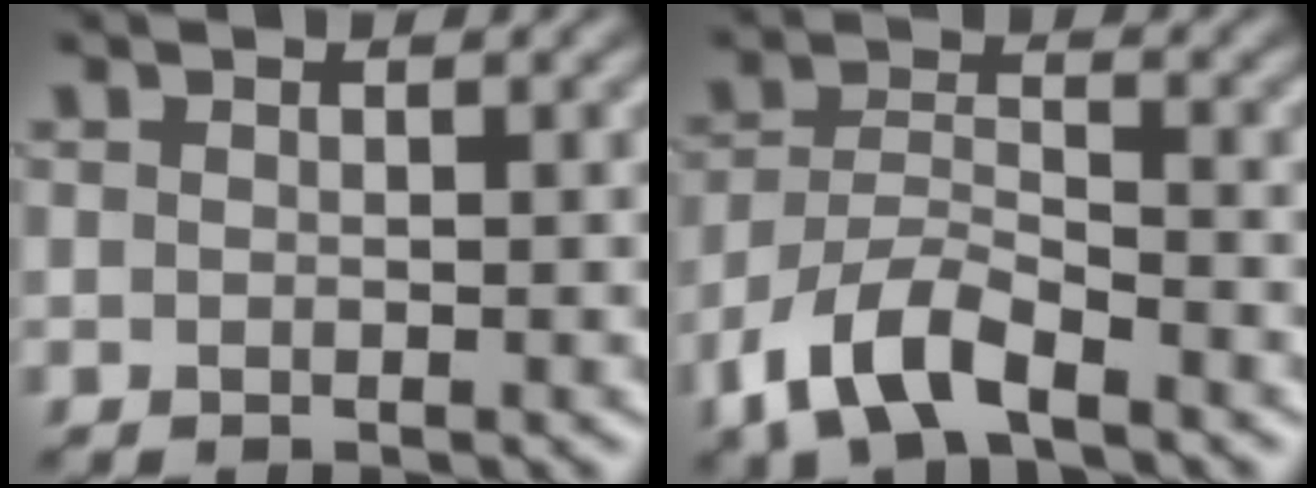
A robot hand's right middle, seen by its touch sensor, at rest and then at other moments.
{"total": 6.1, "force": [-4.1, 2.4, 3.9], "torque": [-0.078, 0.000, -0.086]}